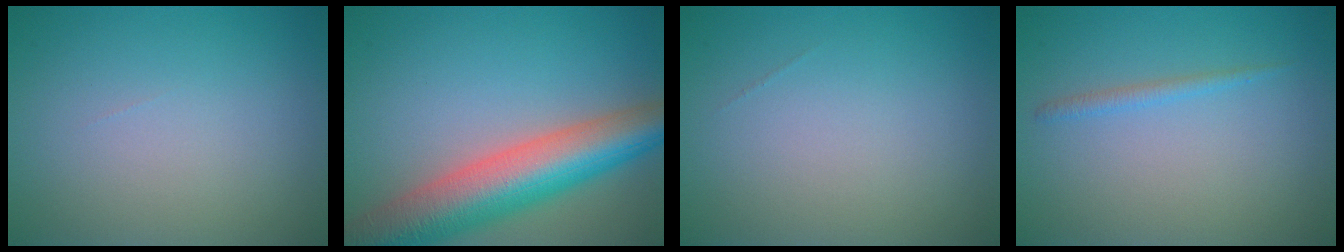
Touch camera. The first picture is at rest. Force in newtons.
{"total": 10.1, "press": 10.1, "slide": 0.7}
{"total": 0.0}
{"total": 1.0, "press": 1.0, "slide": 0.1}